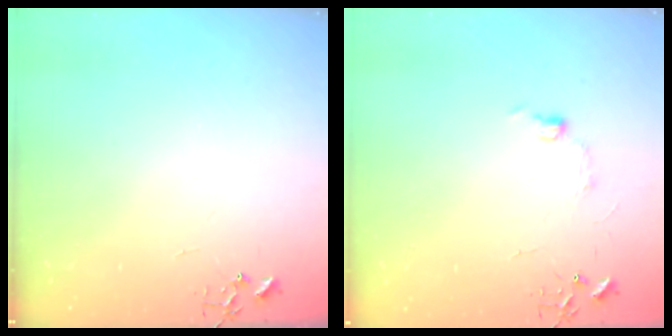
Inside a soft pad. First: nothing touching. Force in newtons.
{"total": 6.4, "press": 6.3, "slide": 0.9}